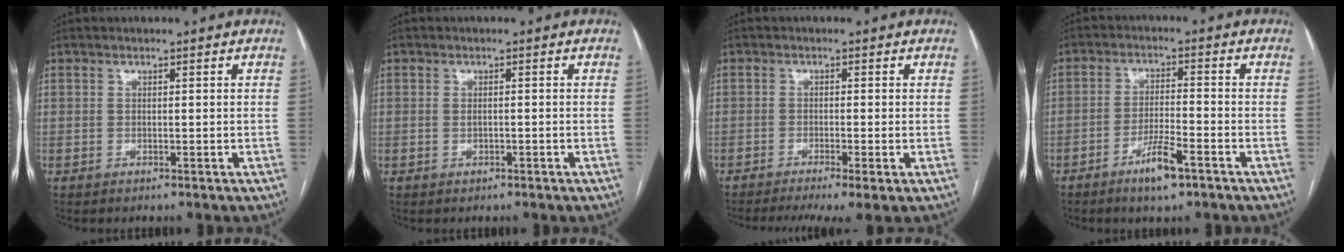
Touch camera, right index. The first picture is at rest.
{"total": 0.7, "force": [-0.1, 0.3, 0.6], "torque": [-0.016, -0.001, -0.001]}
{"total": 6.4, "force": [-4.2, 0.5, 4.8], "torque": [-0.078, -0.010, -0.070]}
{"total": 5.8, "force": [-3.6, 0.8, 4.5], "torque": [-0.088, -0.005, -0.063]}